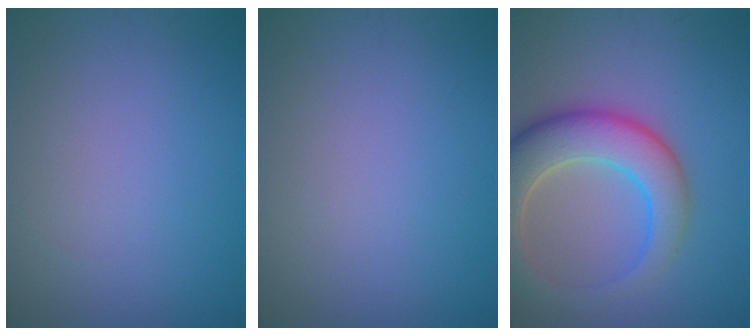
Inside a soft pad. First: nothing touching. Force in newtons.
{"total": 0.0}
{"total": 7.5, "press": 7.5, "slide": 0.6}